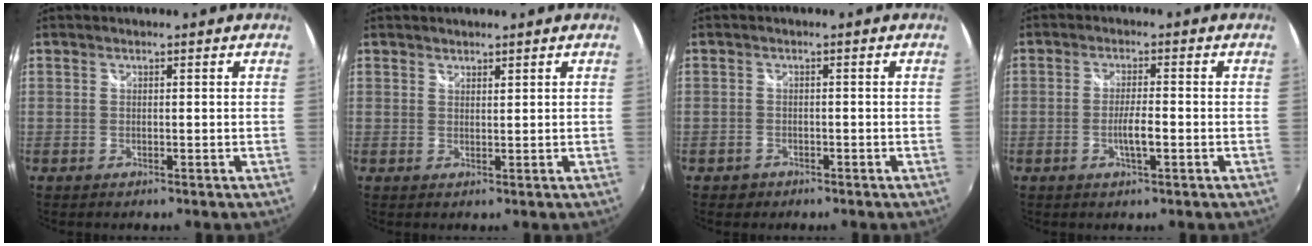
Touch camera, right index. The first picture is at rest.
{"total": 1.1, "force": [1.0, 0.4, 0.1], "torque": [-0.001, 0.001, 0.018]}
{"total": 2.2, "force": [-1.3, 1.7, 0.4], "torque": [-0.014, 0.000, -0.021]}
{"total": 3.6, "force": [-1.3, 0.4, 3.3], "torque": [-0.063, -0.005, -0.023]}